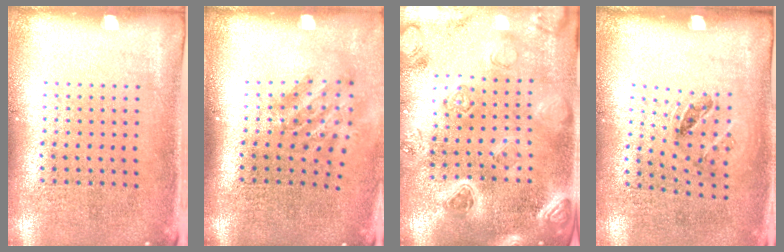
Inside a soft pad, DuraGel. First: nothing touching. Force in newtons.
{"total": 1.9, "press": 1.2, "slide": 1.4}
{"total": 2.4, "press": 2.4, "slide": 0.2}
{"total": 1.3, "press": 0.8, "slide": 1.1}